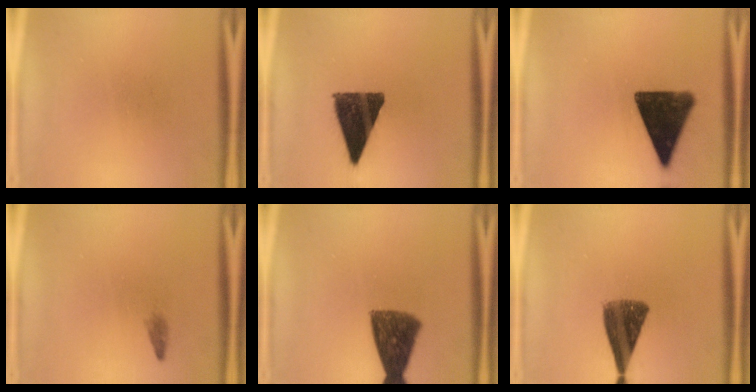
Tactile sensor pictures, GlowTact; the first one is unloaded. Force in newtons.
{"total": 13.0}
{"total": 14.4}
{"total": 0.8}
{"total": 9.7}
{"total": 9.0}